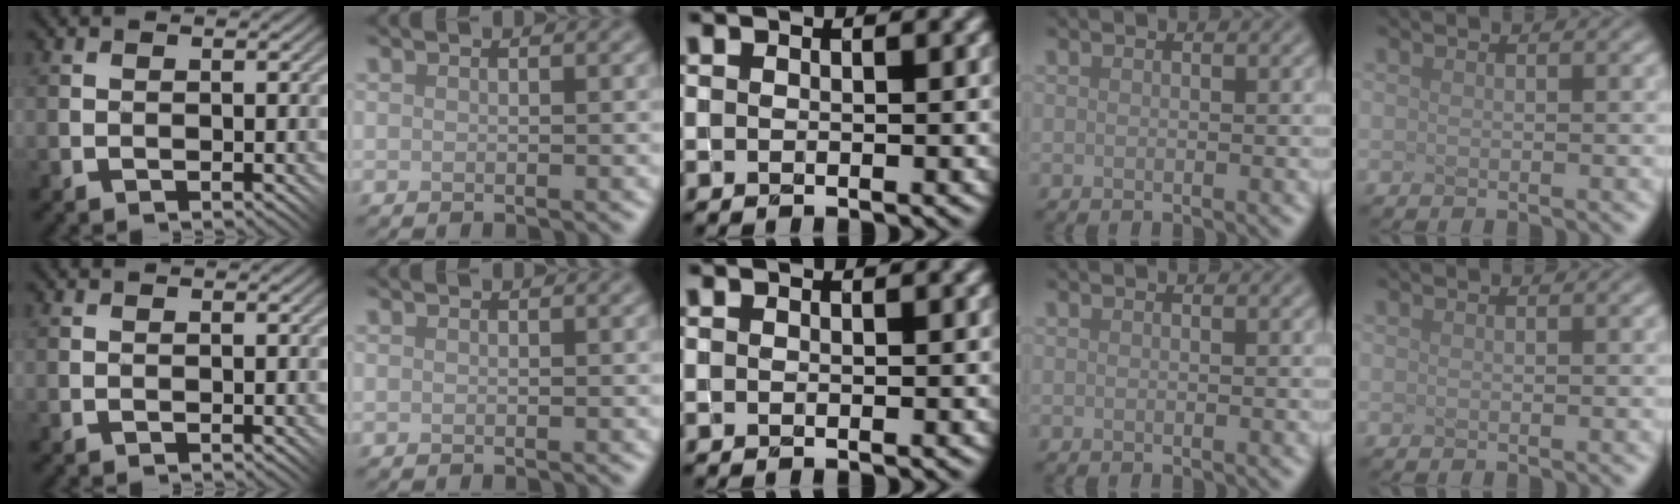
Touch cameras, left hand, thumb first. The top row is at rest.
{}